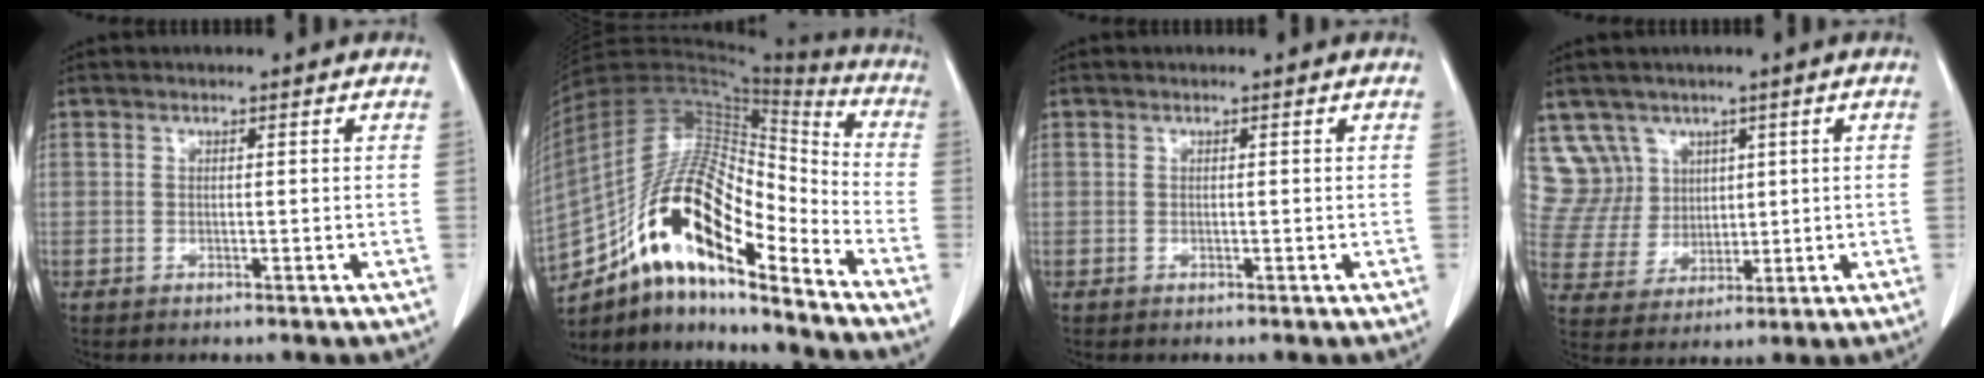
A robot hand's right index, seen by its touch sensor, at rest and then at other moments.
{"total": 19.1, "force": [-11.4, 5.1, 14.4], "torque": [-0.266, 0.029, -0.197]}
{"total": 0.0}
{"total": 8.6, "force": [5.1, 6.9, -0.2], "torque": [0.002, 0.029, 0.112]}